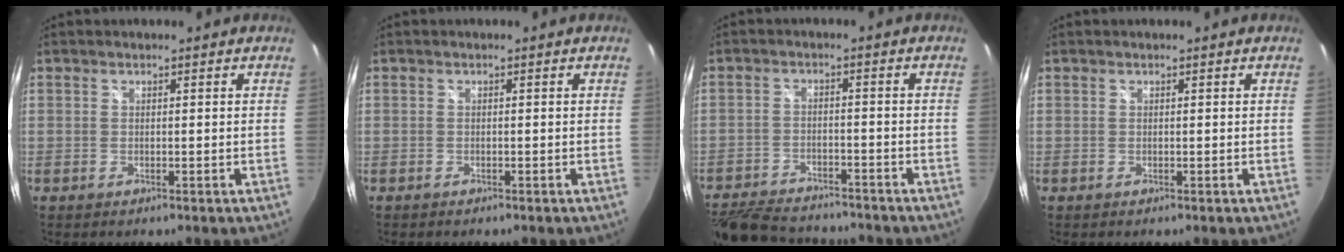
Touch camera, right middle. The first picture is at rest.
{"total": 0.6, "force": [-0.6, 0.3, 0.1], "torque": [-0.004, -0.003, -0.011]}
{"total": 16.4, "force": [-14.2, 5.3, 6.4], "torque": [-0.154, -0.011, -0.219]}
{"total": 0.0}